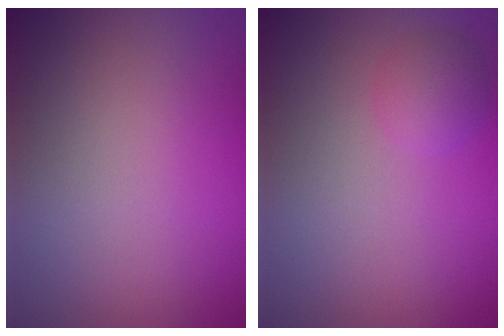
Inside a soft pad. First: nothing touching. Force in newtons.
{"total": 1.8, "press": 1.8, "slide": 0.1}